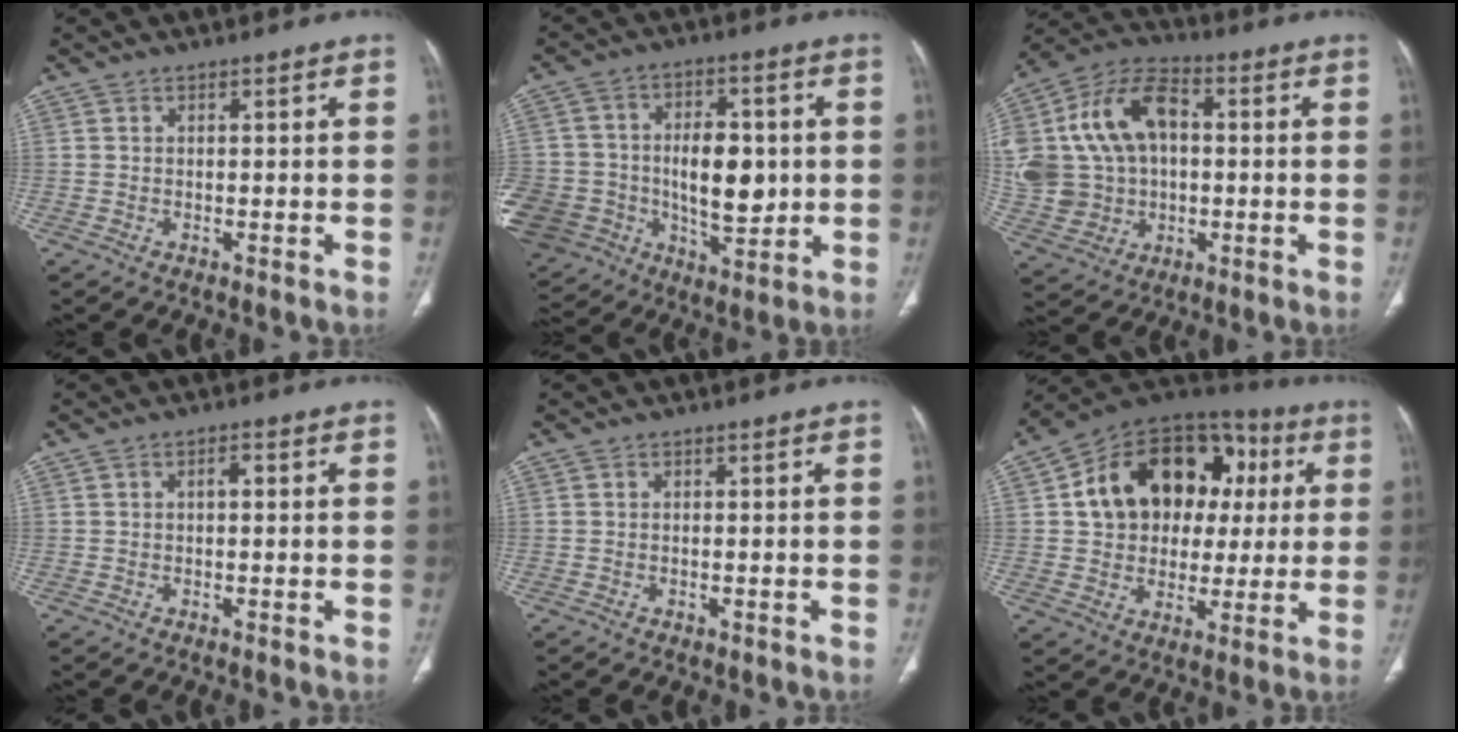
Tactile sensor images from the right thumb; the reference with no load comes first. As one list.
[{"total": 25.1, "force": [-1.7, 18.6, 16.8], "torque": [-0.319, 0.024, -0.001]}, {"total": 22.5, "force": [2.5, 16.6, 15.0], "torque": [-0.315, 0.037, 0.057]}, {"total": 1.6, "force": [0.1, 0.8, 1.3], "torque": [-0.021, 0.007, 0.000]}, {"total": 0.7, "force": [-0.2, 0.5, 0.4], "torque": [-0.007, 0.000, 0.000]}, {"total": 21.9, "force": [4.2, 16.3, 14.0], "torque": [-0.179, 0.035, 0.068]}]